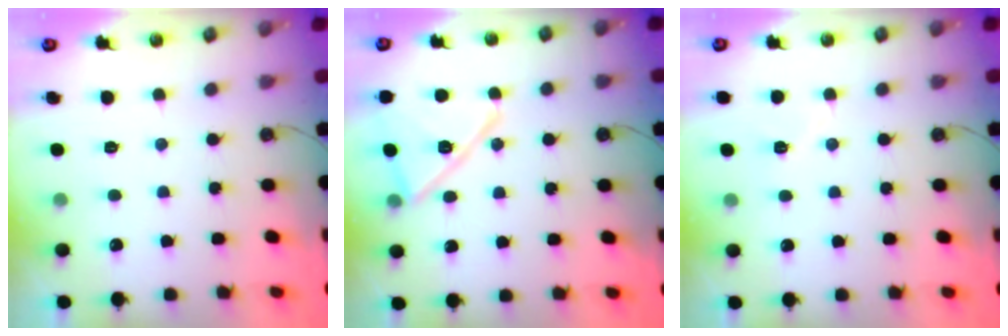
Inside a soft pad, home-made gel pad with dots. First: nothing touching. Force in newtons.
{"total": 14.7, "press": 14.7, "slide": 0.6}
{"total": 5.7, "press": 5.3, "slide": 2.0}